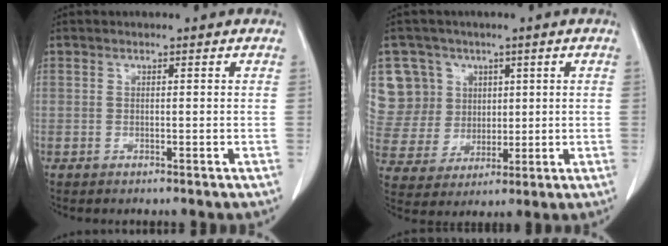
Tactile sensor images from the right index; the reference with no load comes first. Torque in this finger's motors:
{"motor_torque": [-0.17, 0.34, -0.06, -0.01]}